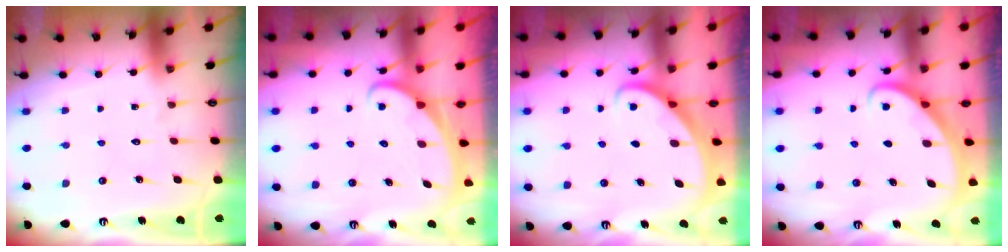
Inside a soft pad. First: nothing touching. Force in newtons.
{"total": 2.1, "press": 2.1, "slide": 0.2}
{"total": 2.7, "press": 2.7, "slide": 0.3}
{"total": 2.8, "press": 2.8, "slide": 0.2}